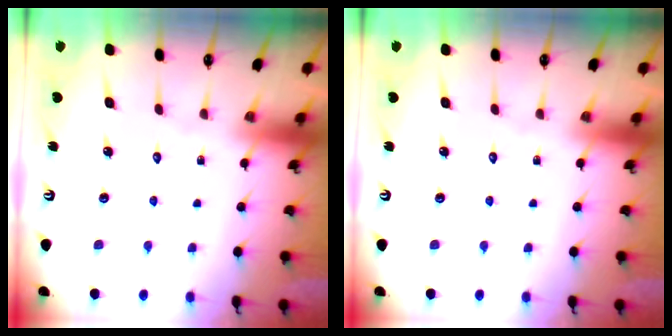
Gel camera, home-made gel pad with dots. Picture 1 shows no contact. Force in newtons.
{"total": 0.0}